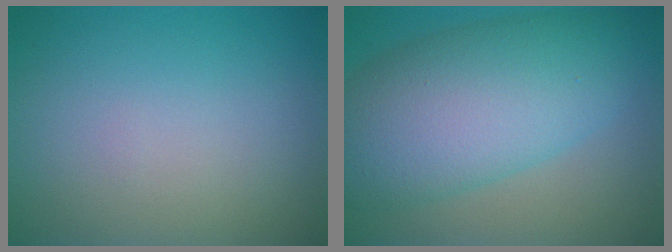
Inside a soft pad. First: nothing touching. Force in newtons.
{"total": 10.5, "press": 10.5, "slide": 0.2}